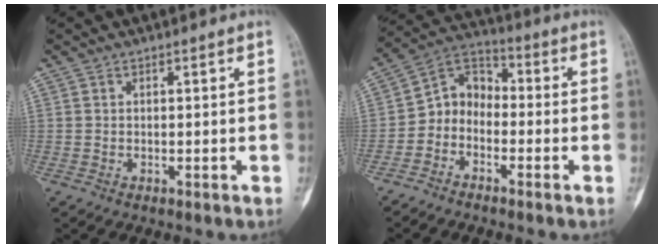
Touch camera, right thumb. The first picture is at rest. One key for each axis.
{"total": 7.5, "fx": -2.7, "fy": 6.0, "fz": 3.7, "tx": -0.041, "ty": 0.056, "tz": -0.069}